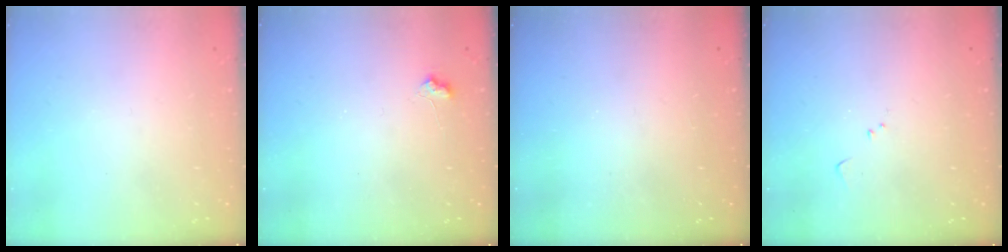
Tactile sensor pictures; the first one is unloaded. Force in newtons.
{"total": 5.4, "press": 5.4, "slide": 0.7}
{"total": 0.6, "press": 0.5, "slide": 0.2}
{"total": 5.8, "press": 5.7, "slide": 0.7}